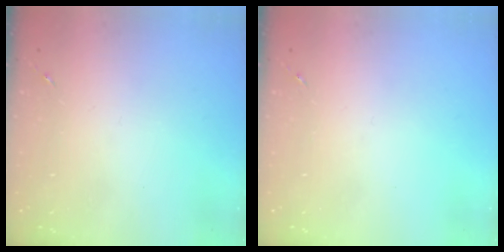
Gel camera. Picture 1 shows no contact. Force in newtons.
{"total": 0.0}